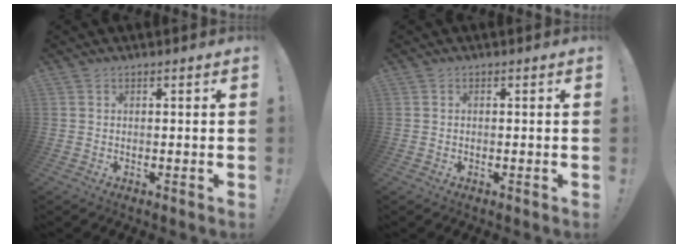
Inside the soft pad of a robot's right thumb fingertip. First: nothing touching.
{"total": 0.0}